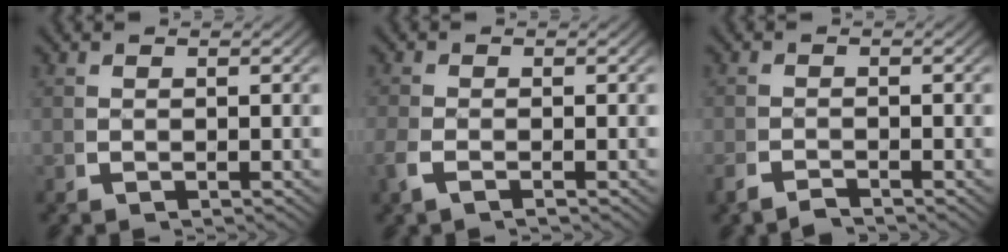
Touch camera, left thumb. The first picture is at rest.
{"total": 1.4, "force": [-0.8, 0.4, 1.0], "torque": [-0.031, -0.002, -0.015]}
{"total": 1.4, "force": [-1.3, 0.3, 0.3], "torque": [-0.002, -0.007, -0.027]}